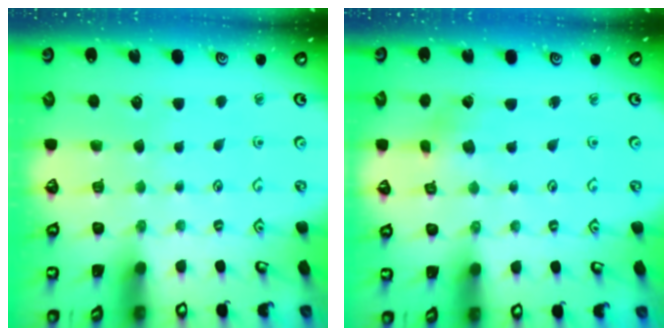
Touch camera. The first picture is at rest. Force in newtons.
{"total": 1.8, "press": 1.8, "slide": 0.2}